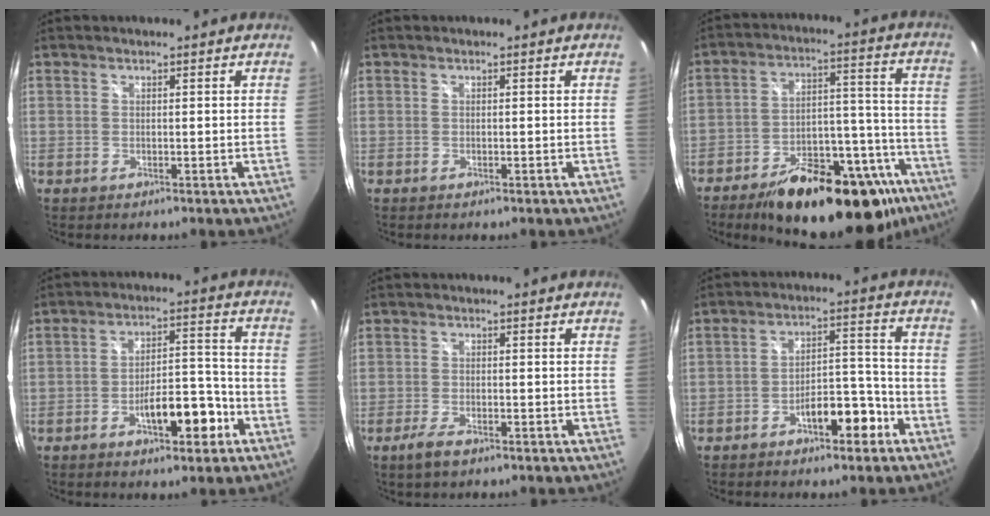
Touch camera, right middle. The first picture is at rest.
{"total": 0.0}
{"total": 28.3, "force": [-19.8, 11.0, 17.0], "torque": [-0.230, 0.020, -0.265]}
{"total": 10.2, "force": [-5.0, 3.8, 8.1], "torque": [-0.132, 0.012, -0.065]}
{"total": 3.6, "force": [-2.5, 1.0, 2.4], "torque": [-0.059, -0.008, -0.047]}
{"total": 7.9, "force": [-5.0, 3.3, 5.2], "torque": [-0.083, 0.020, -0.067]}